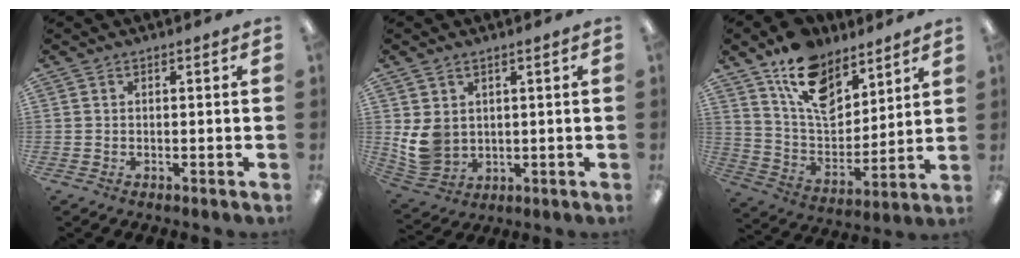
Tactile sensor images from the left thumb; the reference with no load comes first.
{"total": 7.8, "force": [2.0, 6.2, 4.3], "torque": [-0.097, -0.007, 0.041]}
{"total": 15.7, "force": [10.5, 8.9, 7.6], "torque": [-0.128, -0.058, 0.193]}